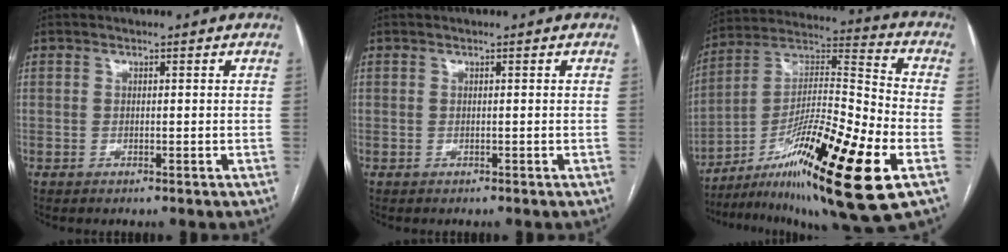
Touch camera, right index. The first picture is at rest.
{"total": 0.0}
{"total": 23.8, "force": [-11.0, 1.5, 21.1], "torque": [-0.347, -0.019, -0.183]}